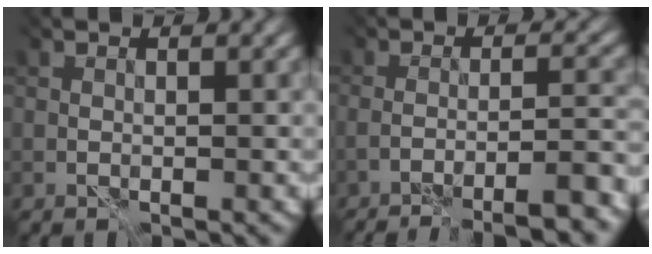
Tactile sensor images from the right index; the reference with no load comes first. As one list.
[{"total": 6.0, "force": [-4.4, 0.6, 4.1], "torque": [-0.048, 0.003, -0.067]}]